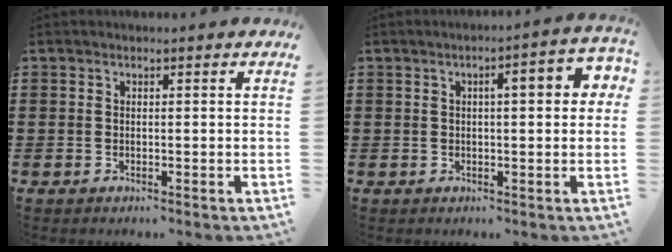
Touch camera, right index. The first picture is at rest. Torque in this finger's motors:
{"motor_torque": [1.16, -0.11, 0.63, 0.07]}